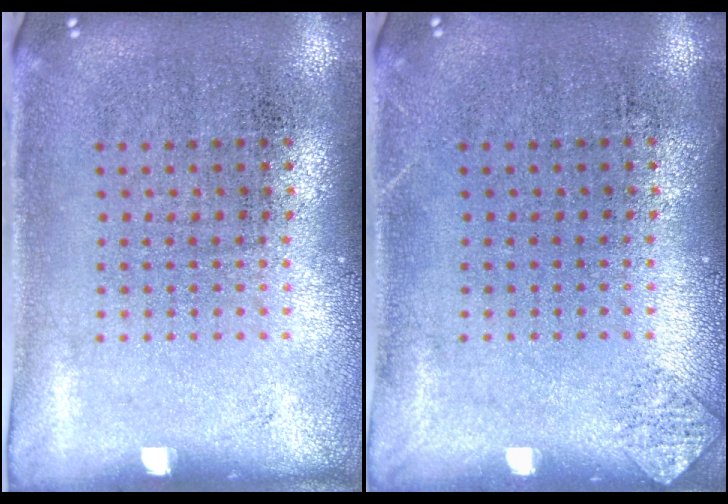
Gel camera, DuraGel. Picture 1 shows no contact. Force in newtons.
{"total": 0.8, "press": 0.8, "slide": 0.1}